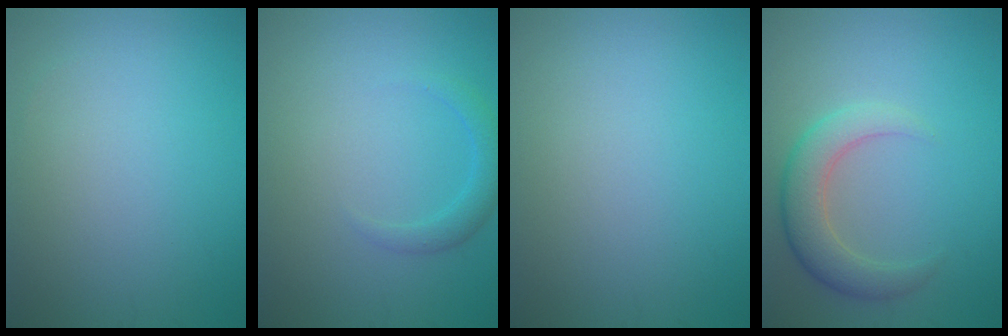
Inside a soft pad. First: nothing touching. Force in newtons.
{"total": 1.7, "press": 1.7, "slide": 0.2}
{"total": 0.0}
{"total": 4.0, "press": 4.0, "slide": 0.3}